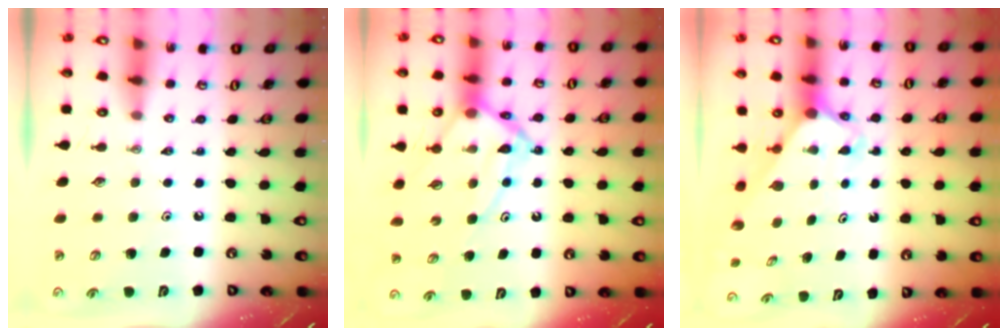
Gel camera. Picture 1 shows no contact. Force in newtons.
{"total": 12.2, "press": 12.2, "slide": 0.7}
{"total": 2.3, "press": 2.3, "slide": 0.2}